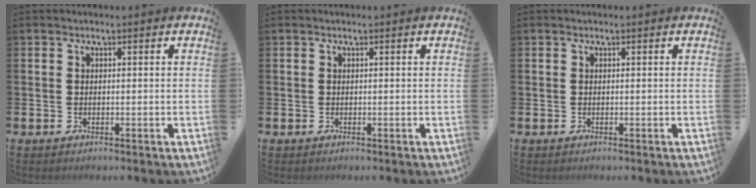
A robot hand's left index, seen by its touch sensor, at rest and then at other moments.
{"total": 0.0}
{"total": 0.0}